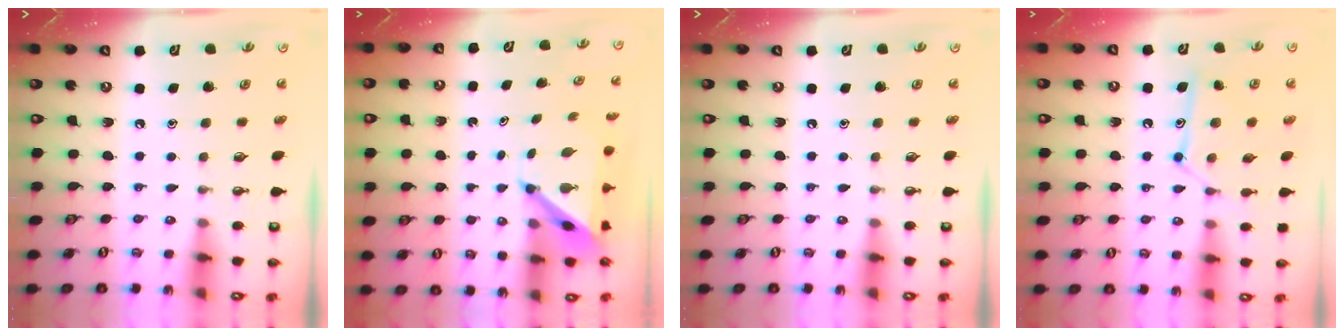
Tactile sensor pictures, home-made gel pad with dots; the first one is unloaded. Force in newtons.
{"total": 5.1, "press": 5.1, "slide": 0.5}
{"total": 0.0}
{"total": 11.8, "press": 11.8, "slide": 0.2}